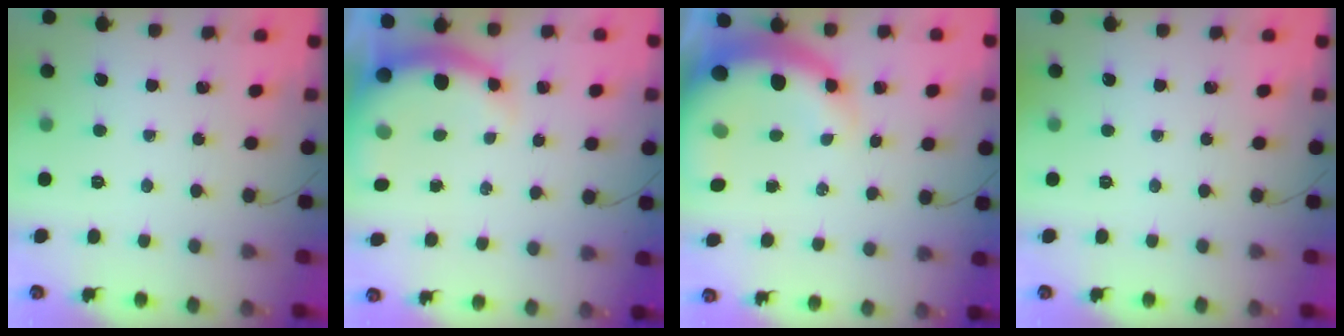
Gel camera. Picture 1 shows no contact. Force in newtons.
{"total": 7.9, "press": 7.8, "slide": 1.5}
{"total": 13.7, "press": 13.5, "slide": 2.6}
{"total": 0.0}